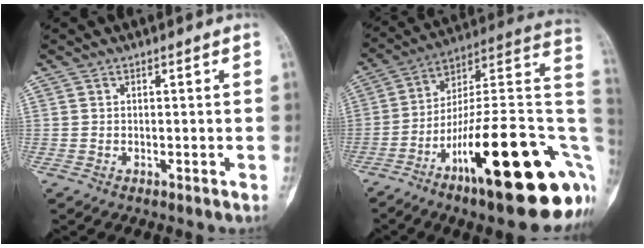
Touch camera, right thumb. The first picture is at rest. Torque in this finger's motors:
{"motor_torque": [3.36, 1.65, 1.37, -1.40, 0.67]}